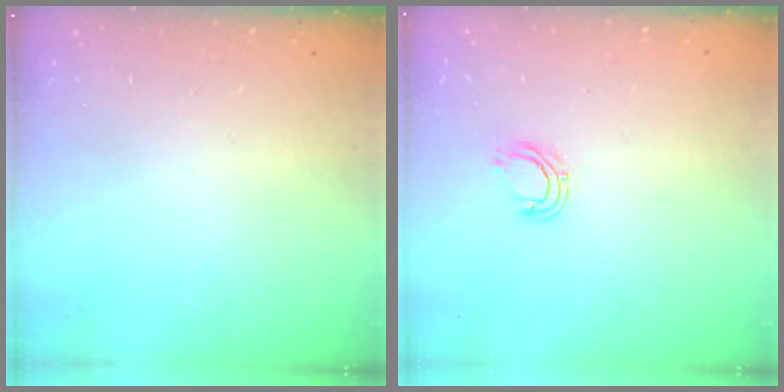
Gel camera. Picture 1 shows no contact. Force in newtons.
{"total": 5.0, "press": 4.9, "slide": 1.0}